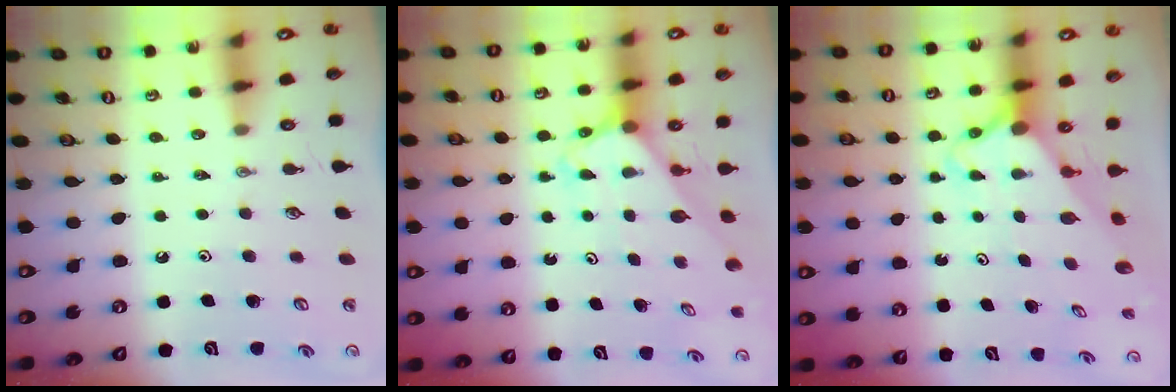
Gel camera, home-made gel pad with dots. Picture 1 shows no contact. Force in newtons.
{"total": 2.6, "press": 2.6, "slide": 0.2}
{"total": 3.0, "press": 3.0, "slide": 0.2}